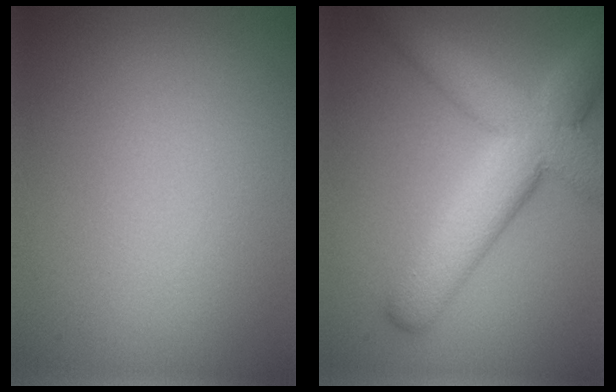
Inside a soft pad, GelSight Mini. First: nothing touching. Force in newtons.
{"total": 8.6, "press": 8.6, "slide": 0.6}